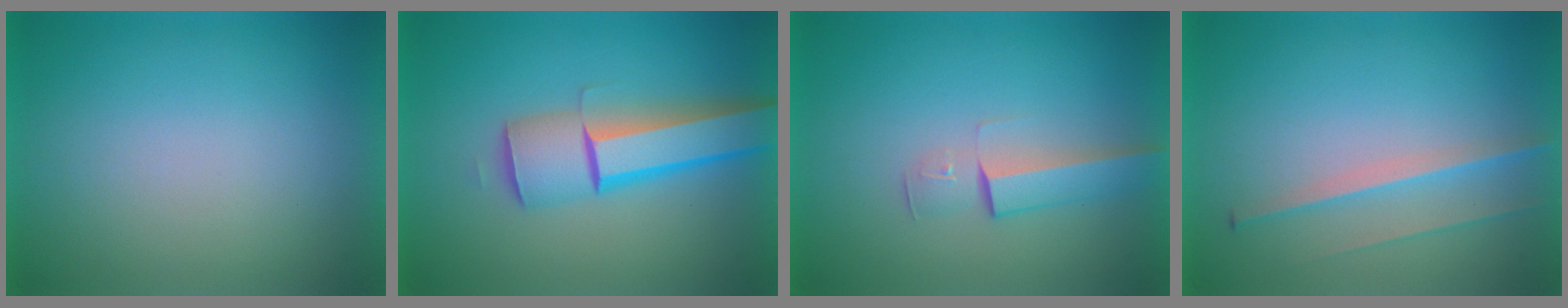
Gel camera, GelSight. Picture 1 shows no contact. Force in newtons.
{"total": 5.9}
{"total": 2.9}
{"total": 2.7}